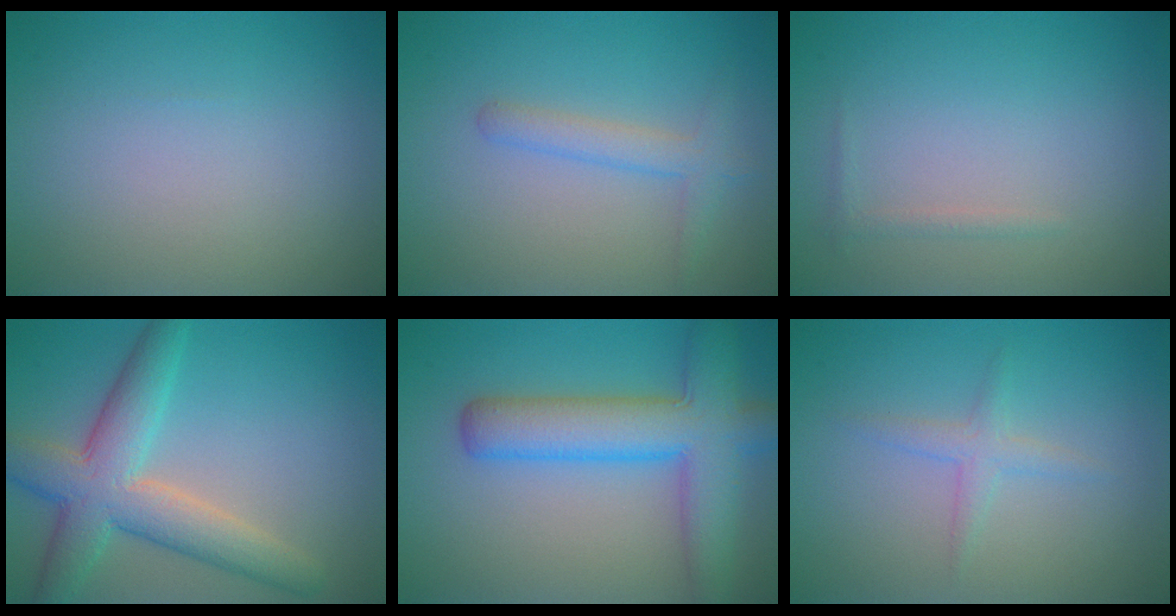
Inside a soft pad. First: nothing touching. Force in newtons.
{"total": 2.1, "press": 2.1, "slide": 0.1}
{"total": 0.7, "press": 0.7, "slide": 0.0}
{"total": 6.8, "press": 6.8, "slide": 0.1}
{"total": 7.5, "press": 7.5, "slide": 0.3}
{"total": 1.7, "press": 1.7, "slide": 0.1}